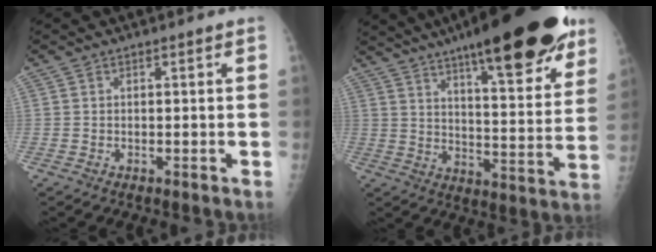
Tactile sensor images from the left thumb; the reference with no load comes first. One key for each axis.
{"total": 27.8, "fx": 18.4, "fy": 6.7, "fz": 19.7, "tx": -0.259, "ty": -0.060, "tz": 0.263}